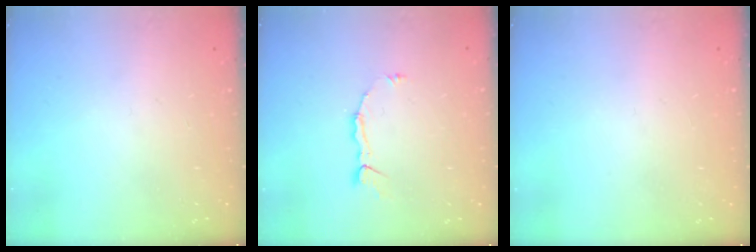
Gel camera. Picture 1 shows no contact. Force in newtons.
{"total": 3.5, "press": 3.5, "slide": 0.2}
{"total": 0.0}